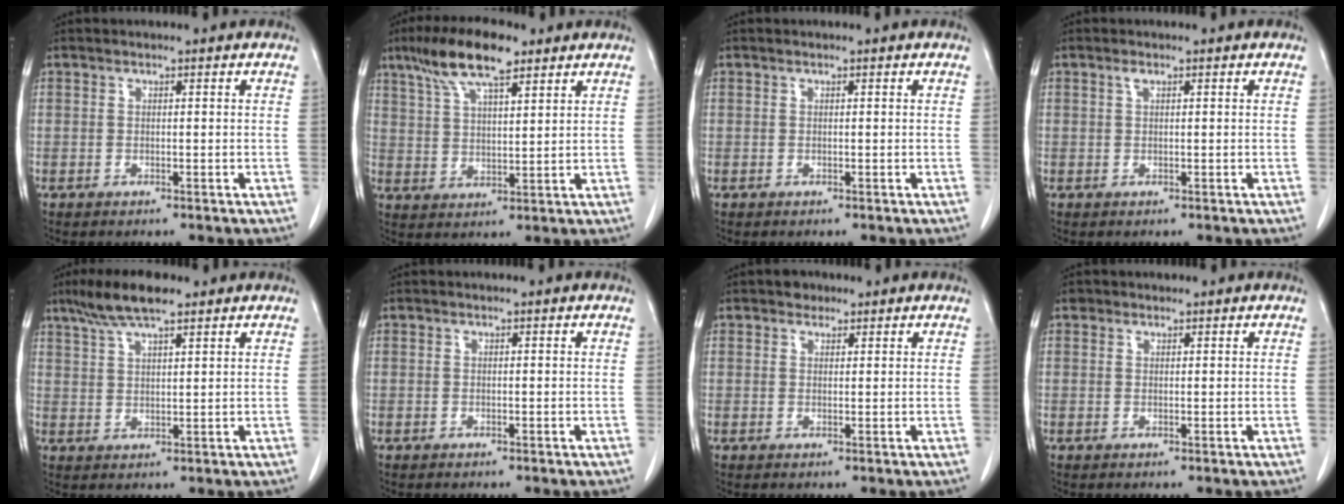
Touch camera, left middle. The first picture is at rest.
{"total": 10.6, "force": [7.2, 2.6, 7.3], "torque": [-0.142, 0.019, 0.130]}
{"total": 0.0}
{"total": 0.7, "force": [0.4, 0.2, 0.5], "torque": [-0.011, 0.002, 0.006]}
{"total": 7.6, "force": [5.6, 1.3, 4.9], "torque": [-0.101, 0.015, 0.103]}
{"total": 0.0}
{"total": 1.8, "force": [1.2, 1.2, 0.4], "torque": [-0.005, 0.004, 0.017]}
{"total": 0.8, "force": [0.6, 0.6, 0.0], "torque": [0.002, 0.001, 0.008]}